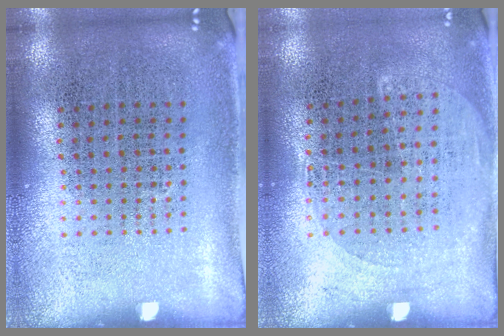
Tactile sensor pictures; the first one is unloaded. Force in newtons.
{"total": 1.3, "press": 1.0, "slide": 0.7}